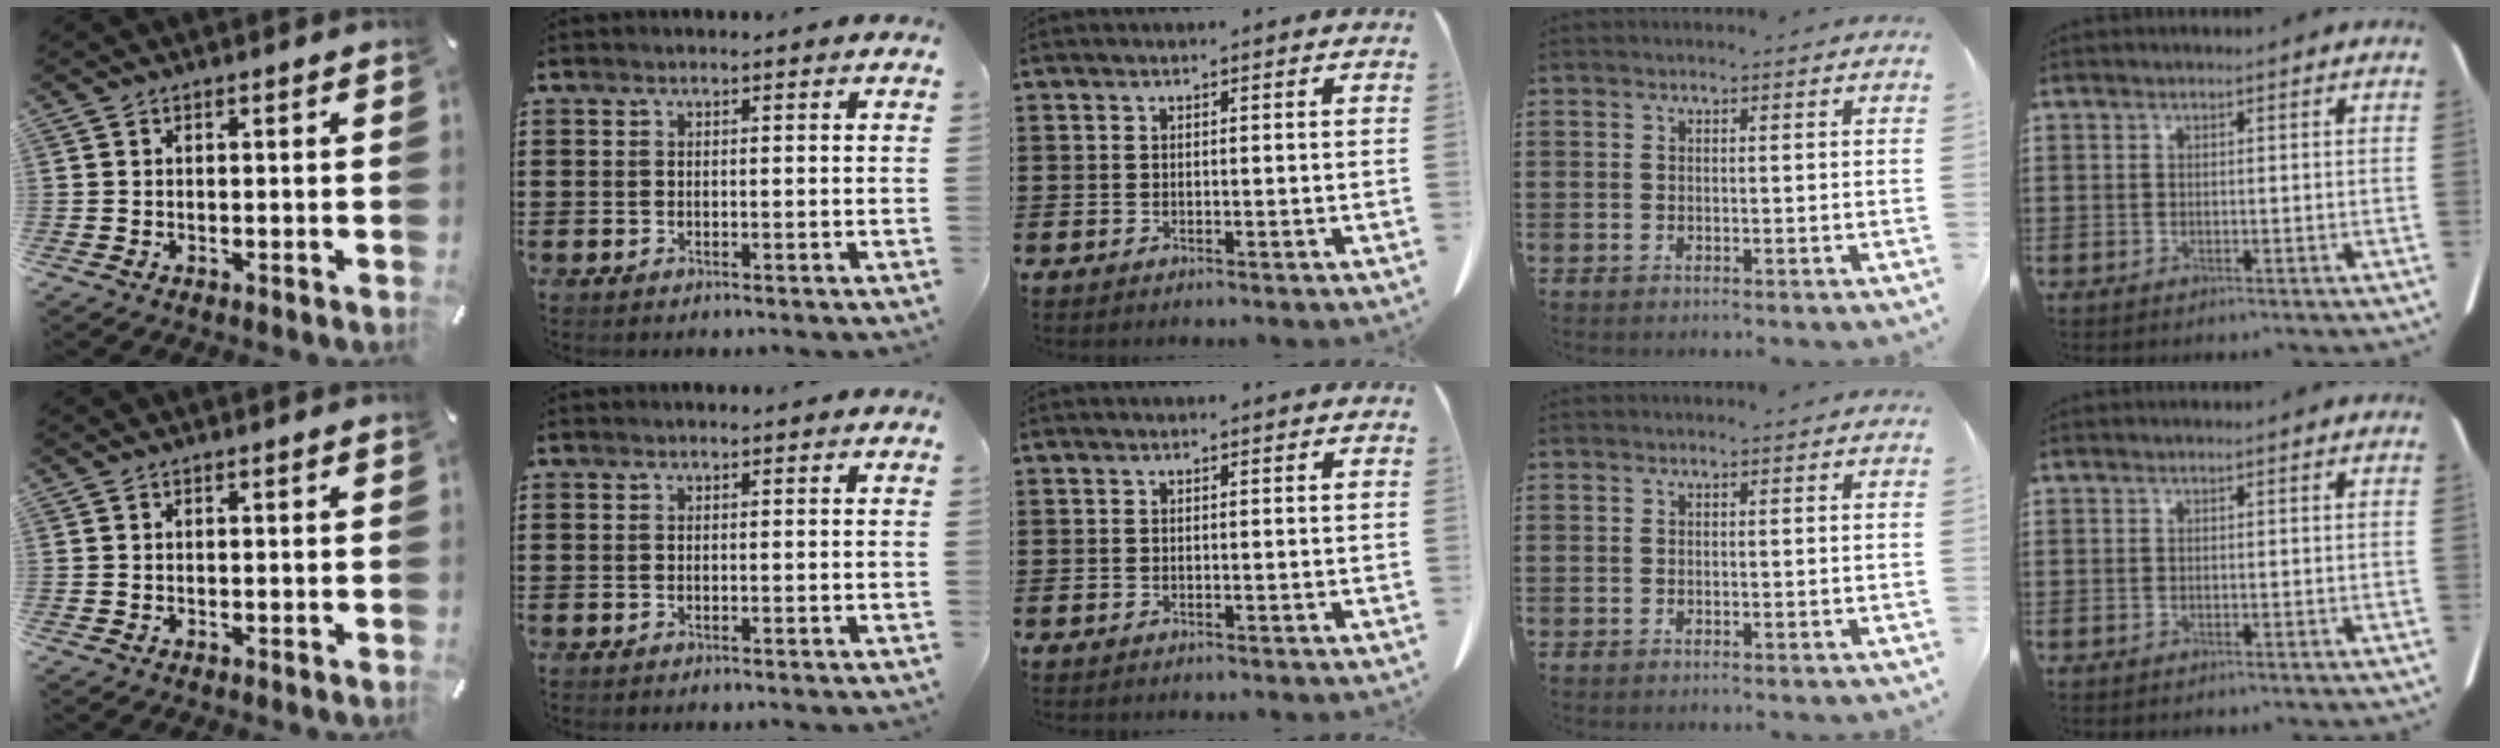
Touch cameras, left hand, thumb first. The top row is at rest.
{}